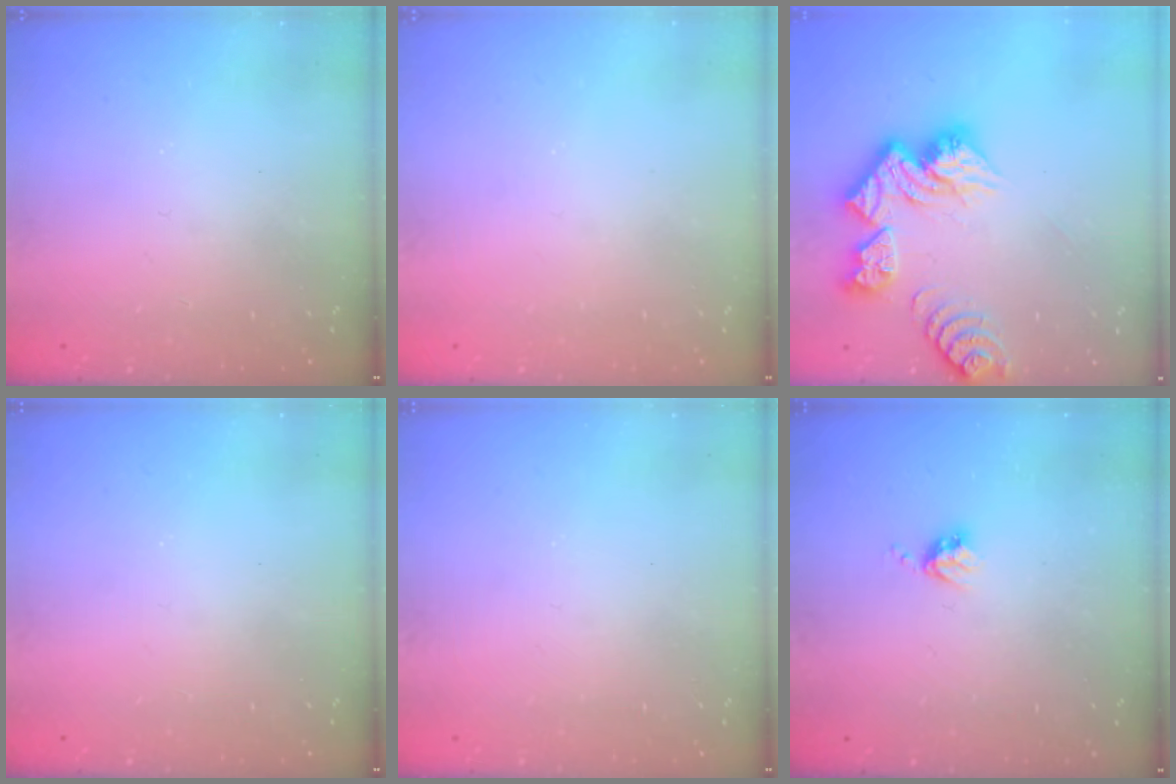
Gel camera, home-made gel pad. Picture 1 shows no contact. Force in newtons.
{"total": 0.0}
{"total": 15.7, "press": 15.6, "slide": 1.7}
{"total": 0.0}
{"total": 0.0}
{"total": 3.8, "press": 3.8, "slide": 0.5}